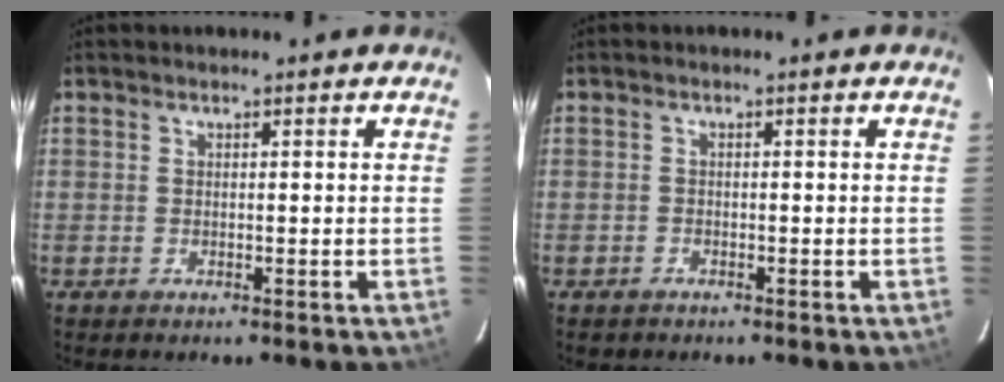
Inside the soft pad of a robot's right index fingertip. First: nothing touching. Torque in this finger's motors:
{"motor_torque": [0.16, -0.08, 0.09, 0.01]}